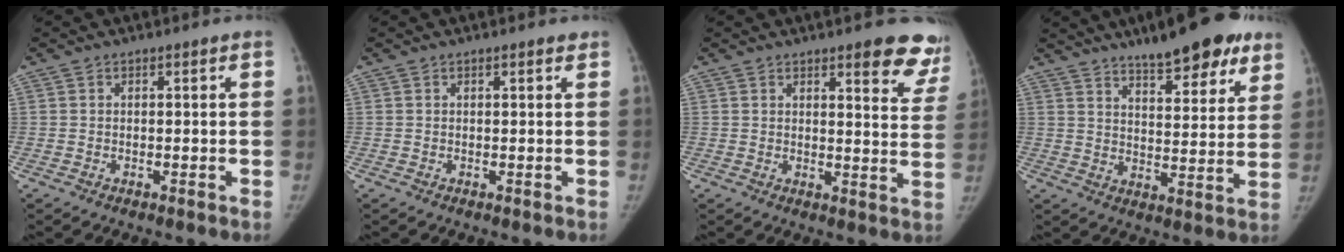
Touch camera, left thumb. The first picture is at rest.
{"total": 0.6, "force": [0.5, 0.2, 0.2], "torque": [-0.004, -0.002, 0.005]}
{"total": 11.5, "force": [8.2, 3.5, 7.3], "torque": [-0.041, -0.044, 0.079]}
{"total": 17.2, "force": [12.2, 5.2, 11.0], "torque": [-0.120, -0.046, 0.175]}